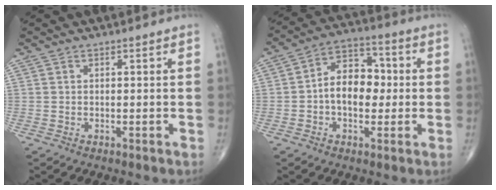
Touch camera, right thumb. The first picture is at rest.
{"total": 10.5, "force": [-0.4, 7.1, 7.8], "torque": [-0.096, 0.029, -0.018]}